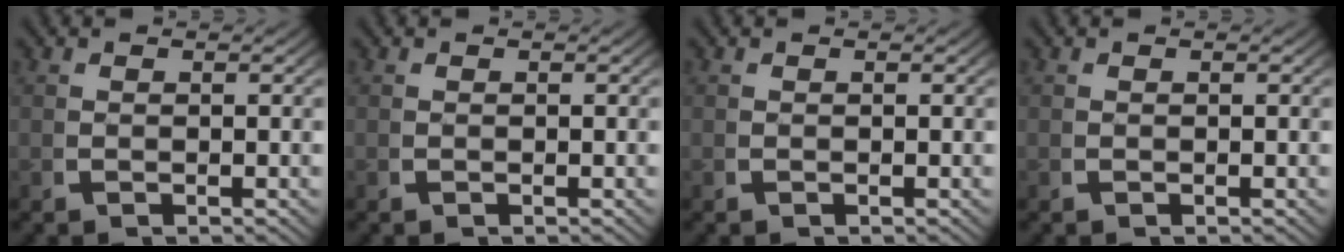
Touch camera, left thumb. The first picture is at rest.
{"total": 0.0}
{"total": 0.0}
{"total": 0.0}